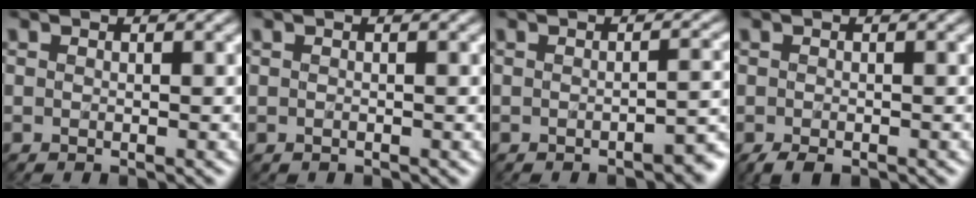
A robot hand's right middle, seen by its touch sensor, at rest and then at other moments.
{"total": 0.0}
{"total": 2.5, "force": [-1.4, 0.5, 2.0], "torque": [-0.026, -0.002, -0.018]}
{"total": 1.6, "force": [-1.2, 0.8, 0.8], "torque": [-0.023, -0.007, -0.022]}